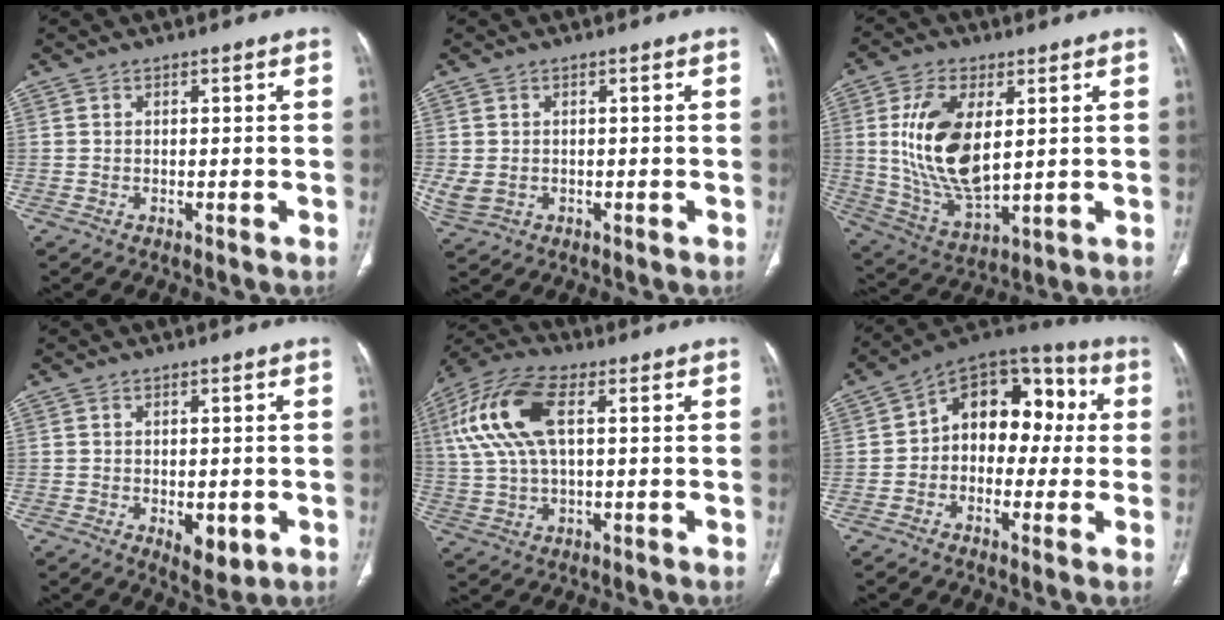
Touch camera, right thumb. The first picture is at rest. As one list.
[{"total": 3.5, "force": [-0.4, 2.8, 2.1], "torque": [-0.057, 0.002, 0.004]}, {"total": 16.2, "force": [3.0, 8.3, 13.6], "torque": [-0.257, -0.020, 0.069]}, {"total": 5.3, "force": [-1.3, 2.8, 4.3], "torque": [-0.049, -0.008, -0.009]}, {"total": 14.9, "force": [3.9, 7.1, 12.5], "torque": [-0.279, 0.021, 0.073]}, {"total": 15.3, "force": [1.1, 10.5, 11.1], "torque": [-0.104, 0.051, -0.001]}]